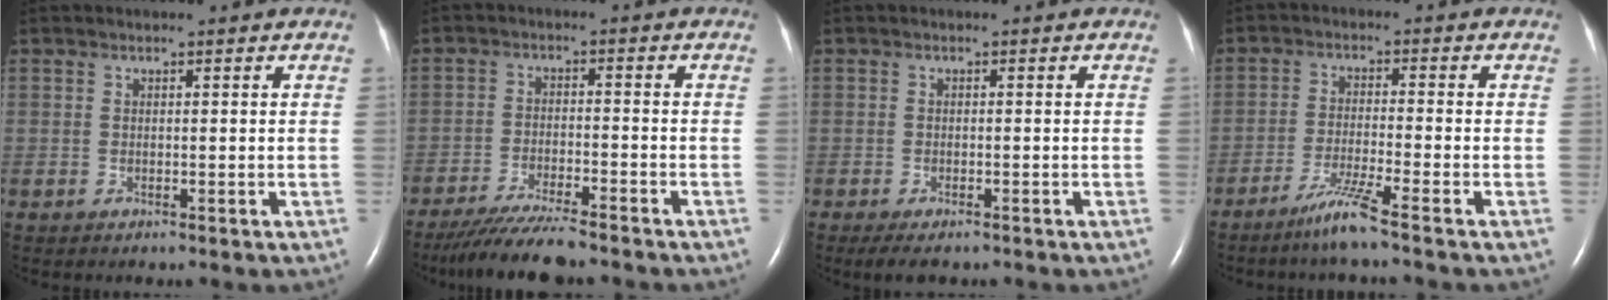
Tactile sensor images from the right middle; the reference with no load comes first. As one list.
[{"total": 8.7, "force": [-7.6, 0.5, 4.1], "torque": [-0.072, -0.026, -0.129]}, {"total": 3.6, "force": [-2.6, 1.3, 2.2], "torque": [-0.038, -0.009, -0.037]}, {"total": 5.3, "force": [-3.9, -1.1, 3.3], "torque": [-0.071, -0.018, -0.083]}]